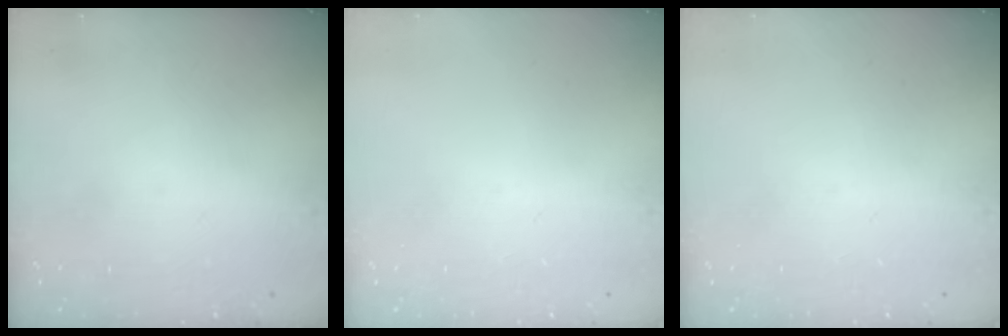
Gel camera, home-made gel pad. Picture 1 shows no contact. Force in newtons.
{"total": 0.0}
{"total": 0.0}